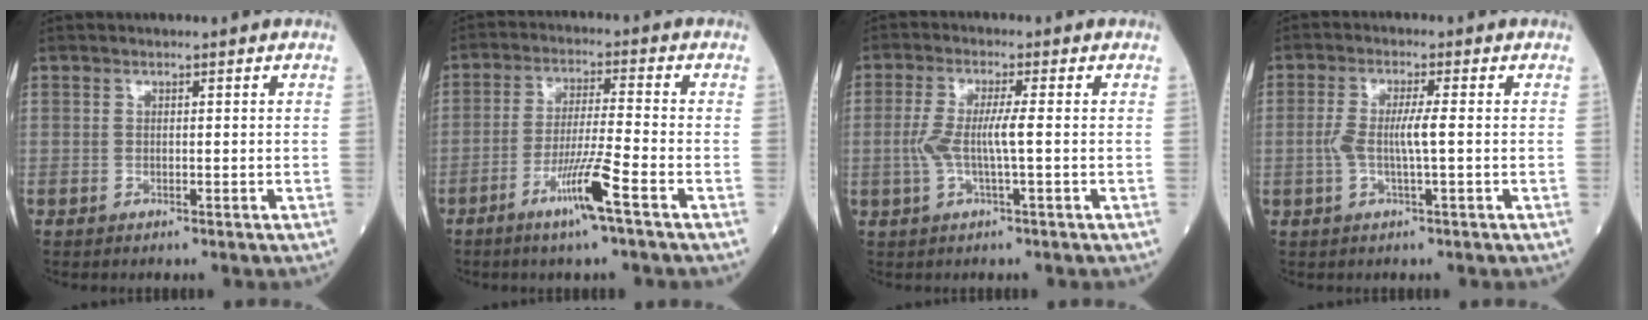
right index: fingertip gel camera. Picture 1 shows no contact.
{"total": 8.0, "force": [-4.3, -0.9, 6.7], "torque": [-0.126, -0.012, -0.083]}
{"total": 4.9, "force": [-0.4, 0.1, 4.9], "torque": [-0.112, 0.004, -0.010]}
{"total": 4.3, "force": [-0.3, 0.0, 4.3], "torque": [-0.094, 0.002, -0.007]}